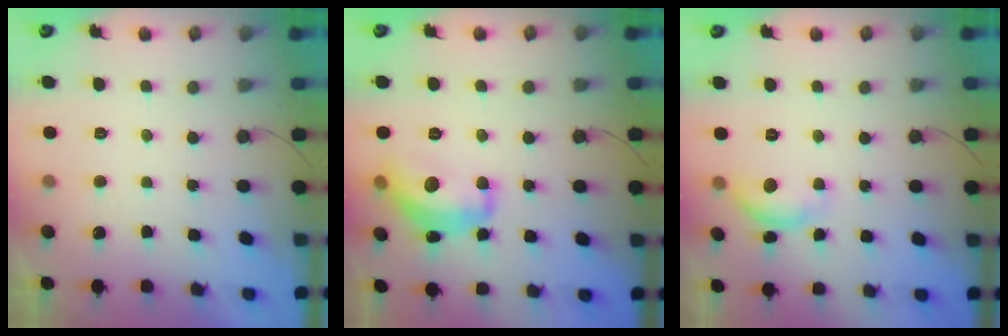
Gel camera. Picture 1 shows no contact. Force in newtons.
{"total": 15.3, "press": 15.2, "slide": 0.8}
{"total": 9.7, "press": 9.7, "slide": 0.5}